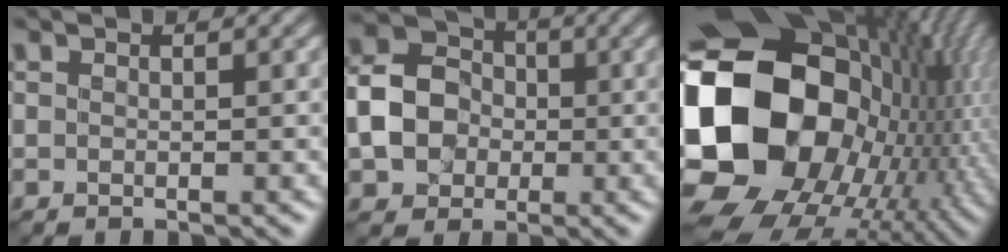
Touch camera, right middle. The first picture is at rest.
{"total": 5.9, "force": [-0.8, 5.0, 3.0], "torque": [-0.059, 0.010, -0.025]}
{"total": 22.6, "force": [-2.0, 17.0, 14.6], "torque": [-0.332, -0.006, -0.030]}